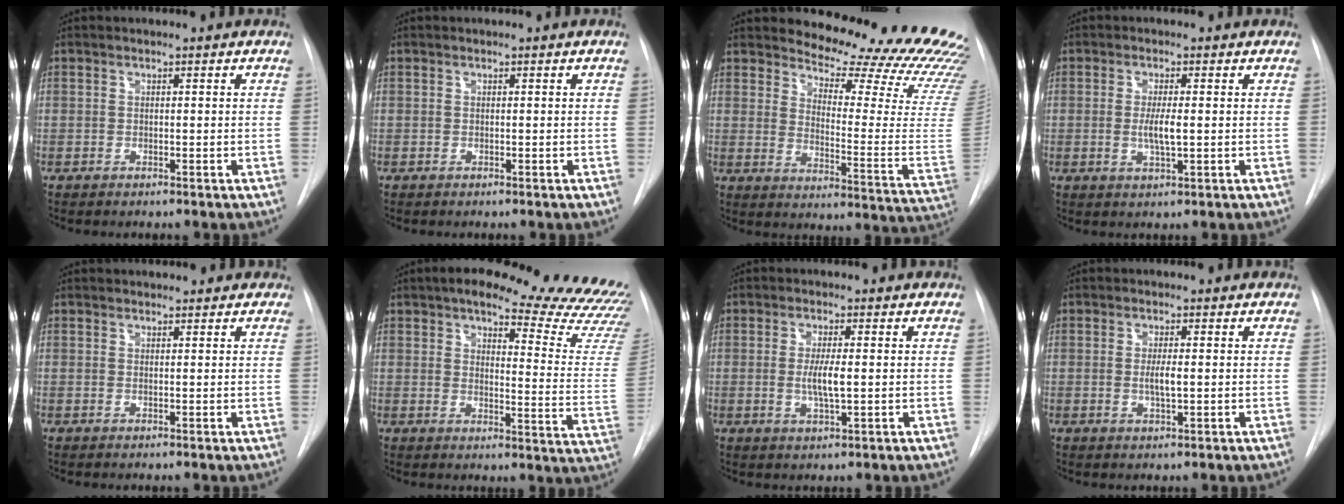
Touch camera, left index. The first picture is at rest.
{"total": 0.0}
{"total": 25.5, "force": [24.0, 3.4, 8.2], "torque": [-0.113, -0.162, 0.271]}
{"total": 3.5, "force": [-0.2, 0.5, 3.4], "torque": [-0.066, -0.004, -0.002]}
{"total": 3.1, "force": [2.7, 1.5, 0.5], "torque": [0.004, 0.015, 0.025]}
{"total": 24.2, "force": [21.6, 3.2, 10.5], "torque": [-0.123, -0.104, 0.234]}
{"total": 4.1, "force": [-0.1, 0.6, 4.0], "torque": [-0.079, -0.006, -0.002]}
{"total": 2.5, "force": [-0.1, 0.4, 2.5], "torque": [-0.048, -0.002, -0.001]}